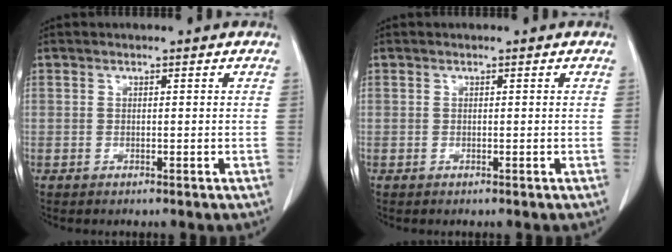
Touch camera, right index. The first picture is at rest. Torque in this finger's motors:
{"motor_torque": [0.00, 0.00, 0.00, 0.00]}